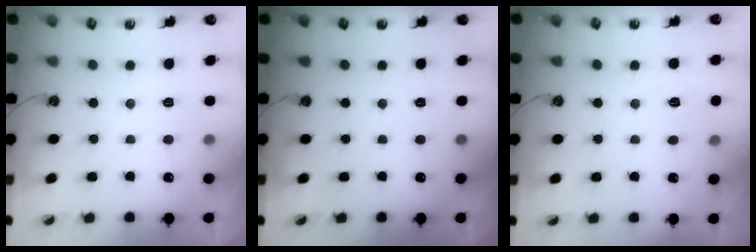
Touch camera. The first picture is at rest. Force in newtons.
{"total": 0.0}
{"total": 5.7, "press": 5.7, "slide": 0.5}